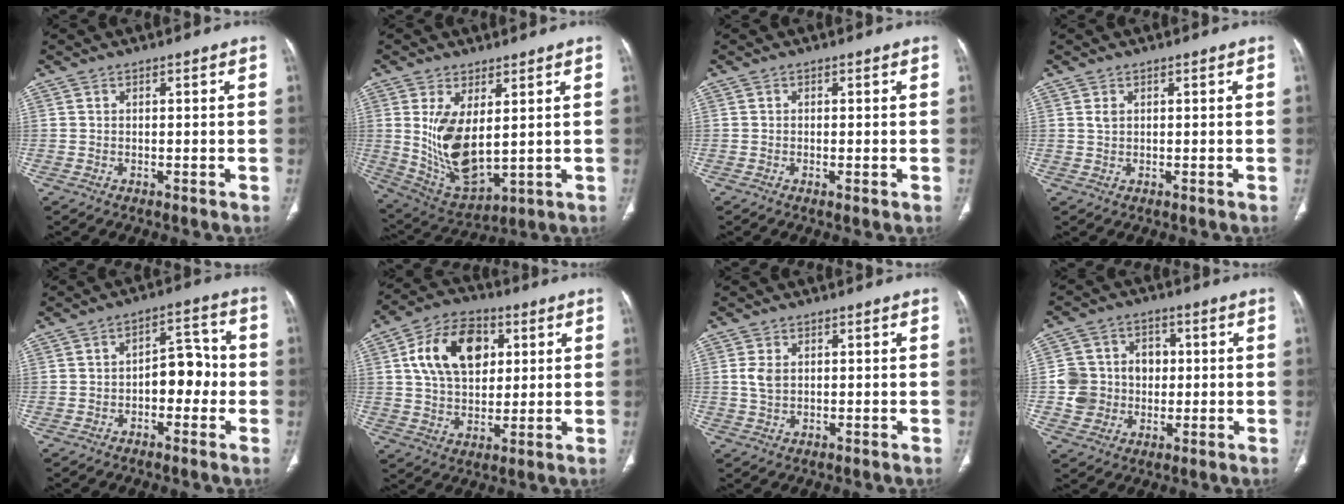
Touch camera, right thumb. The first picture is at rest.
{"total": 12.6, "force": [2.0, 6.3, 10.8], "torque": [-0.193, -0.021, 0.062]}
{"total": 0.9, "force": [-0.4, 0.2, 0.9], "torque": [-0.016, -0.002, -0.007]}
{"total": 1.0, "force": [0.4, 0.7, 0.6], "torque": [-0.011, 0.003, 0.012]}
{"total": 7.3, "force": [-1.5, 4.5, 5.5], "torque": [-0.044, 0.034, -0.033]}
{"total": 15.1, "force": [4.3, 9.9, 10.5], "torque": [-0.155, 0.003, 0.074]}
{"total": 2.8, "force": [0.5, 1.9, 2.0], "torque": [-0.041, 0.000, 0.015]}
{"total": 10.1, "force": [-0.3, 9.5, 3.4], "torque": [-0.025, 0.022, -0.003]}